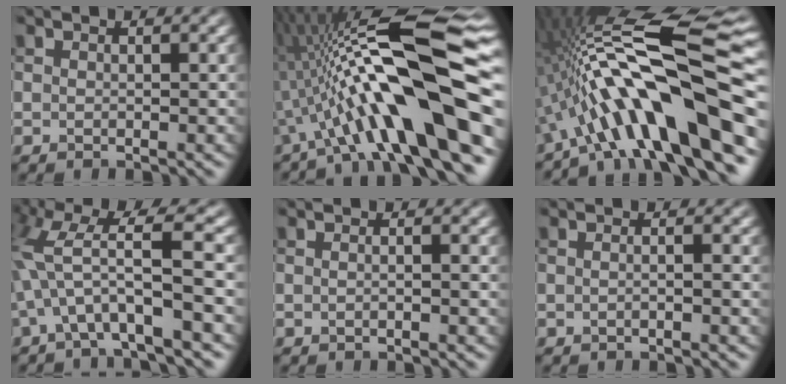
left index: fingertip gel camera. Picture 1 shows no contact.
{"total": 15.4, "force": [-2.9, 3.3, 14.8], "torque": [-0.229, 0.038, -0.048]}
{"total": 15.9, "force": [-5.1, 3.1, 14.8], "torque": [-0.230, 0.045, -0.079]}
{"total": 7.5, "force": [-1.5, 1.4, 7.2], "torque": [-0.140, 0.017, -0.035]}
{"total": 0.9, "force": [-0.2, 0.3, 0.9], "torque": [-0.013, -0.004, -0.012]}
{"total": 1.3, "force": [-0.2, 0.5, 1.2], "torque": [-0.013, -0.003, -0.014]}